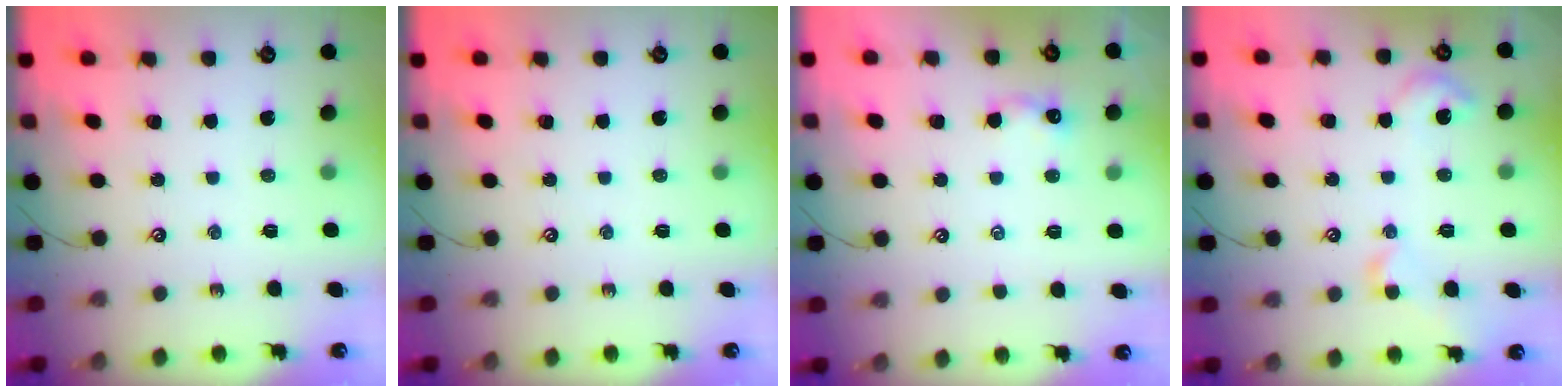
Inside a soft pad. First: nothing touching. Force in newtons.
{"total": 0.0}
{"total": 0.7, "press": 0.5, "slide": 0.5}
{"total": 5.0, "press": 5.0, "slide": 0.8}